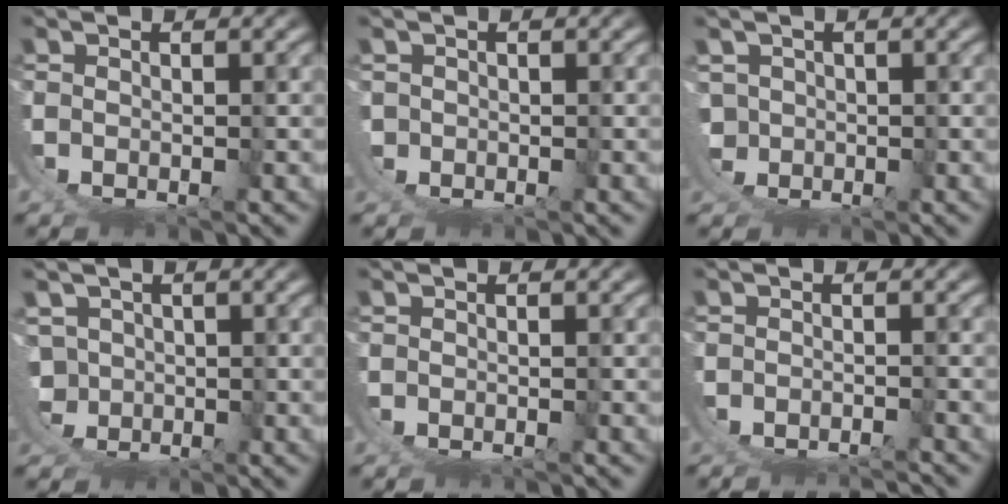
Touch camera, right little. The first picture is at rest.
{"total": 2.5, "force": [-1.1, 2.2, 0.7], "torque": [-0.034, -0.025, -0.010]}
{"total": 4.0, "force": [-0.5, 3.7, 1.6], "torque": [-0.058, -0.034, 0.000]}
{"total": 6.1, "force": [-0.8, 5.6, 2.4], "torque": [-0.076, -0.039, -0.005]}
{"total": 0.8, "force": [-0.8, -0.1, -0.1], "torque": [0.003, -0.002, -0.011]}
{"total": 4.6, "force": [-4.1, 1.6, 1.2], "torque": [-0.026, -0.013, -0.058]}